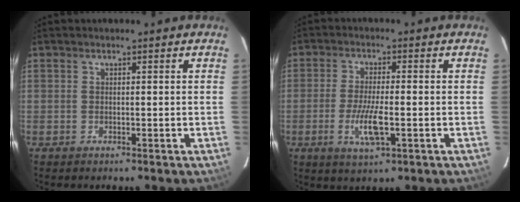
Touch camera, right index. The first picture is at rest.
{"total": 6.3, "force": [-1.8, 1.1, 6.0], "torque": [-0.121, -0.011, -0.031]}